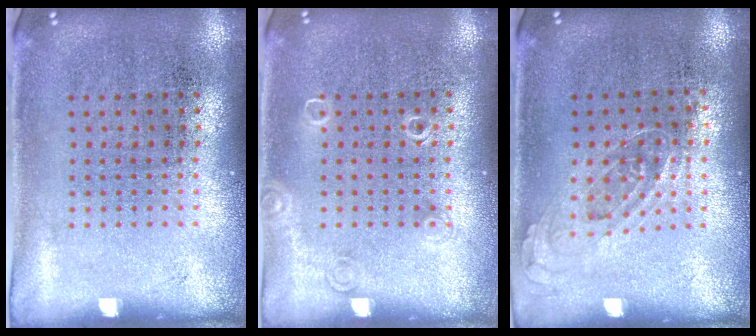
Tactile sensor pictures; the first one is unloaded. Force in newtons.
{"total": 1.0, "press": 1.0, "slide": 0.2}
{"total": 0.8, "press": 0.7, "slide": 0.5}